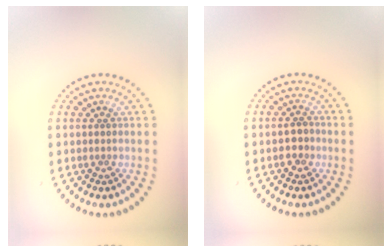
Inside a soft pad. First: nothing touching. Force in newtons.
{"total": 1.9, "press": 1.8, "slide": 0.5}